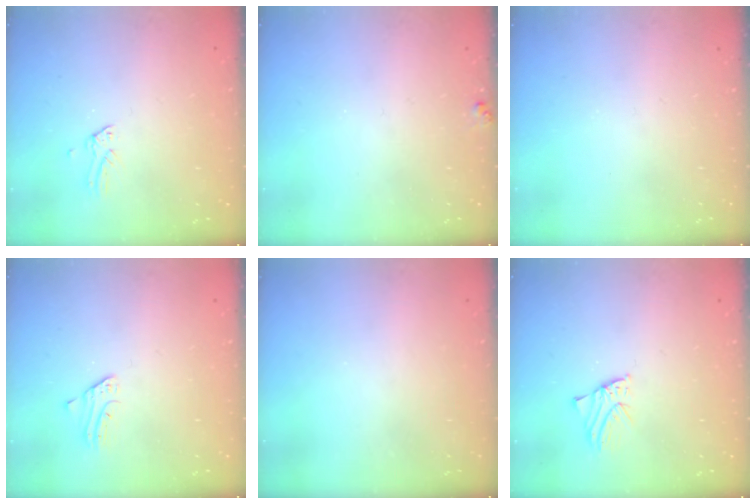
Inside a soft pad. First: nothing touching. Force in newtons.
{"total": 3.4, "press": 3.4, "slide": 0.4}
{"total": 0.0}
{"total": 1.5, "press": 1.5, "slide": 0.1}
{"total": 0.5, "press": 0.5, "slide": 0.1}
{"total": 0.9, "press": 0.9, "slide": 0.0}